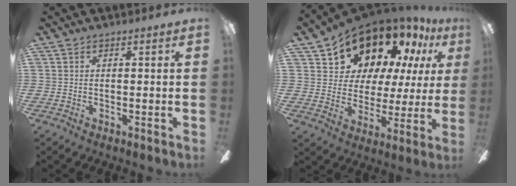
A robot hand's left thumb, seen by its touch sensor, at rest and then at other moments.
{"total": 17.5, "force": [13.8, 9.0, 6.1], "torque": [-0.107, -0.102, 0.250]}